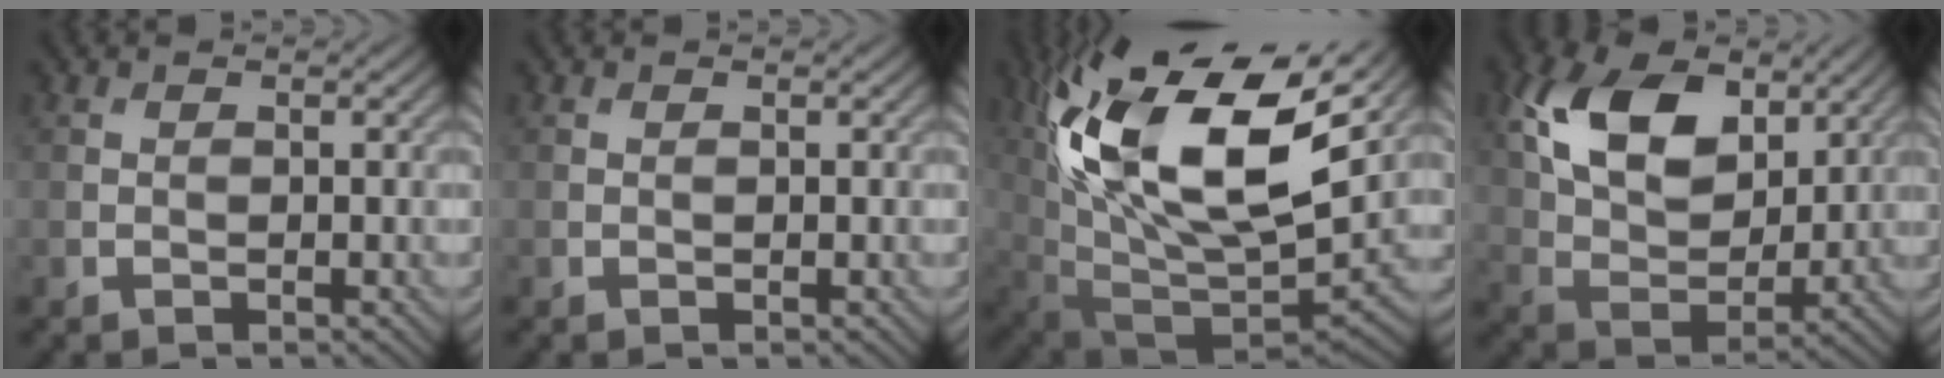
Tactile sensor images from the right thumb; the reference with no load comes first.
{"total": 0.0}
{"total": 20.1, "force": [7.4, 9.6, 16.1], "torque": [-0.339, 0.014, 0.134]}
{"total": 12.9, "force": [5.3, 7.8, 8.8], "torque": [-0.192, 0.014, 0.100]}